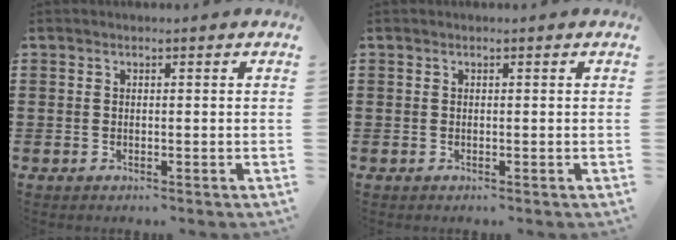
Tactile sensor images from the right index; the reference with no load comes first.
{"total": 0.0}